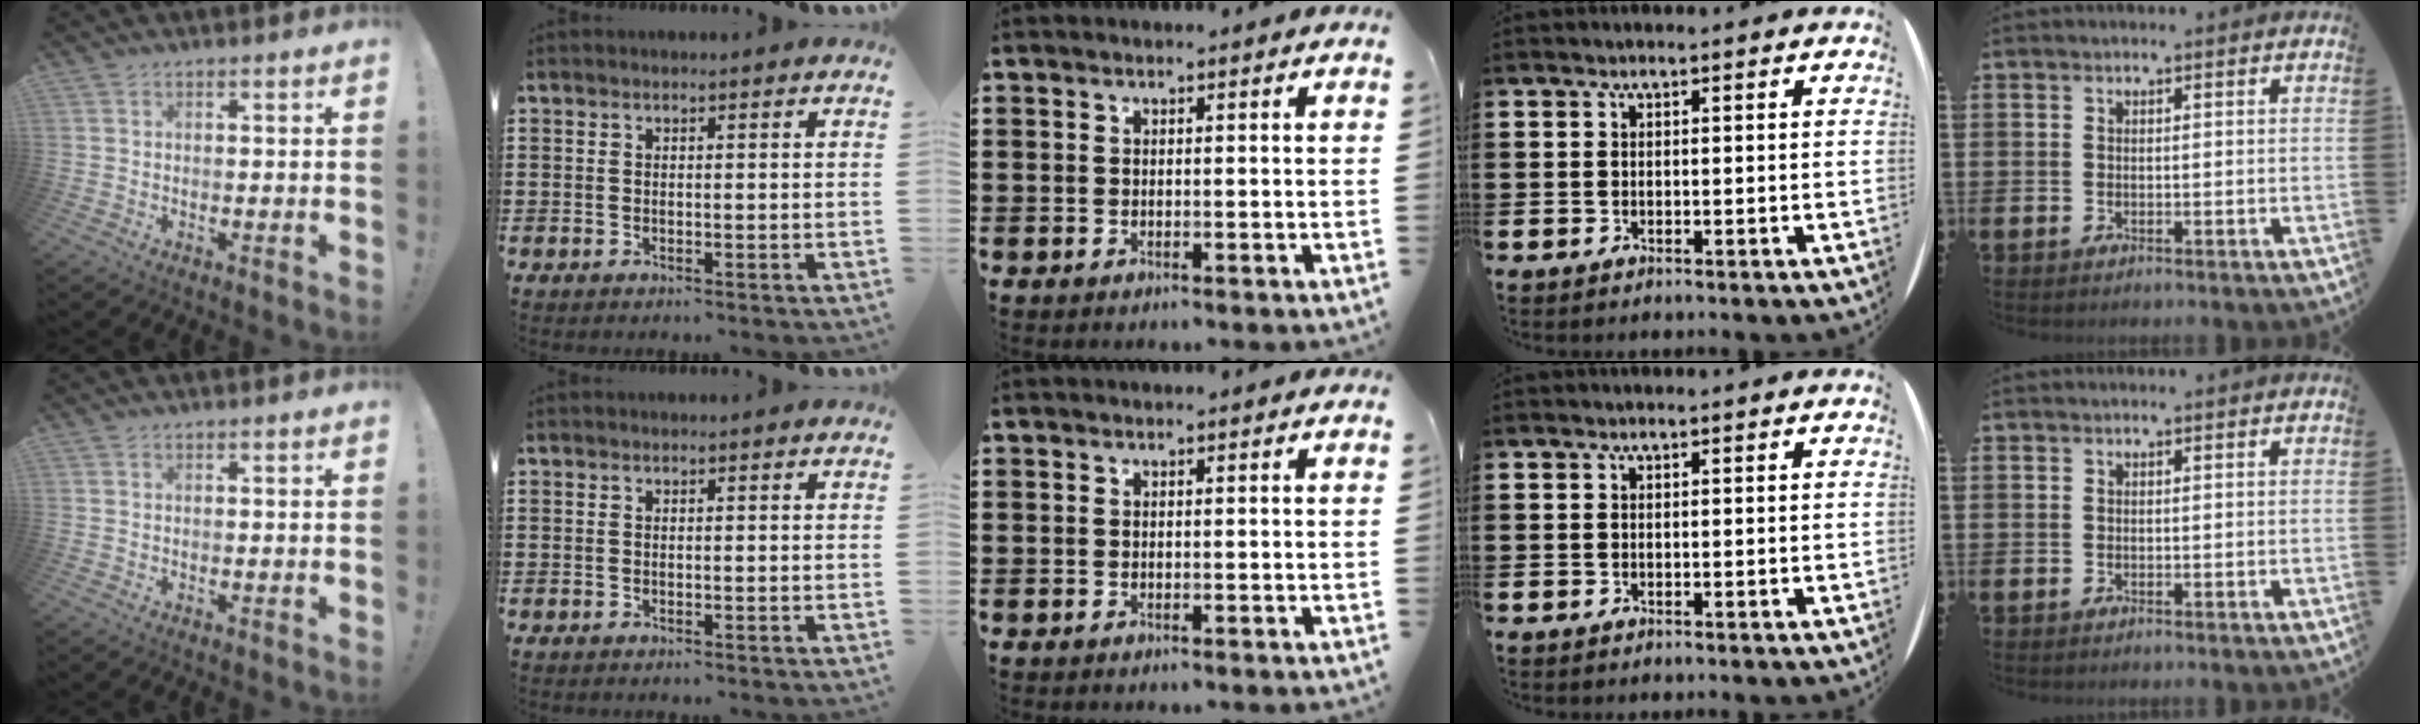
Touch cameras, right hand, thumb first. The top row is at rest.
{}